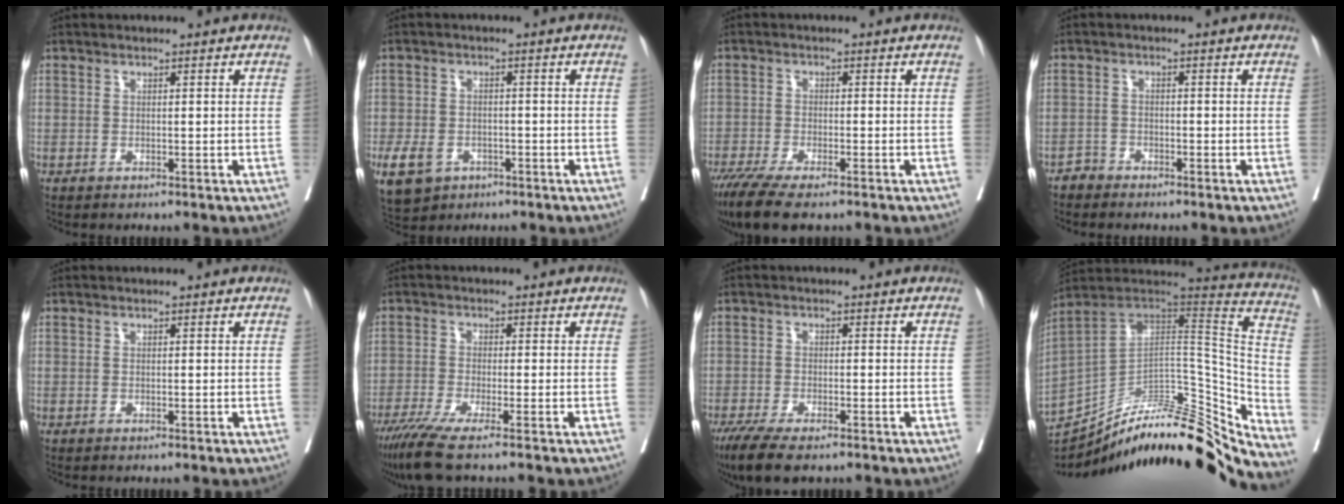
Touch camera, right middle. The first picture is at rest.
{"total": 10.8, "force": [-5.2, 8.1, 4.9], "torque": [-0.130, -0.005, -0.073]}
{"total": 9.5, "force": [-7.2, 1.8, 6.0], "torque": [-0.095, -0.021, -0.116]}
{"total": 1.5, "force": [-1.4, 0.5, -0.2], "torque": [0.005, 0.001, -0.027]}
{"total": 0.0}
{"total": 8.1, "force": [-6.2, -0.6, 5.2], "torque": [-0.083, -0.025, -0.105]}
{"total": 8.5, "force": [-6.1, 2.3, 5.4], "torque": [-0.089, -0.019, -0.098]}
{"total": 32.8, "force": [-27.4, 6.6, 16.9], "torque": [-0.234, 0.009, -0.398]}